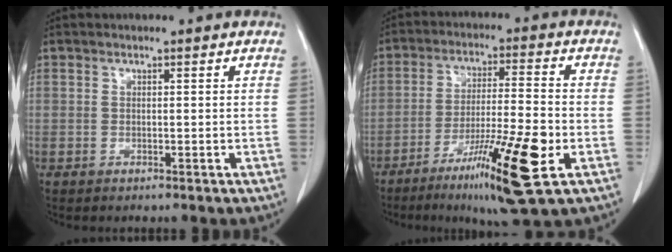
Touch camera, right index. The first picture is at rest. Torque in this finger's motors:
{"motor_torque": [1.41, -0.73, 0.64, 0.16]}